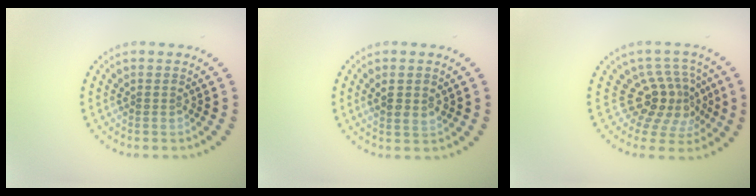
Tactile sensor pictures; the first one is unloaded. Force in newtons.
{"total": 1.8, "press": 1.7, "slide": 0.5}
{"total": 4.1, "press": 3.0, "slide": 2.8}